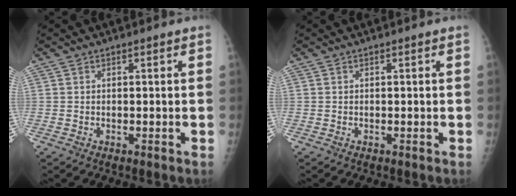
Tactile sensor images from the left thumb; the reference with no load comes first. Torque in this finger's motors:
{"motor_torque": [-0.07, 0.07, -0.05, -0.02, 0.00]}